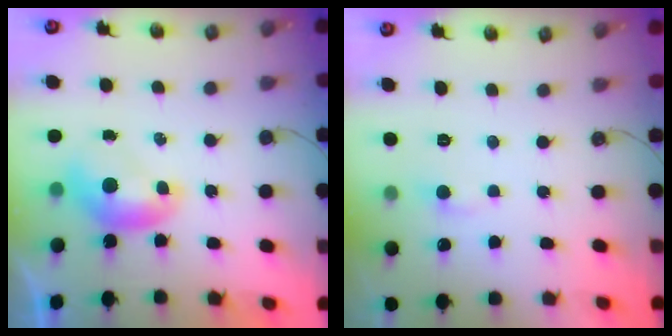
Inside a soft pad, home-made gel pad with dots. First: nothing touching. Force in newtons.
{"total": 1.3, "press": 1.2, "slide": 0.4}